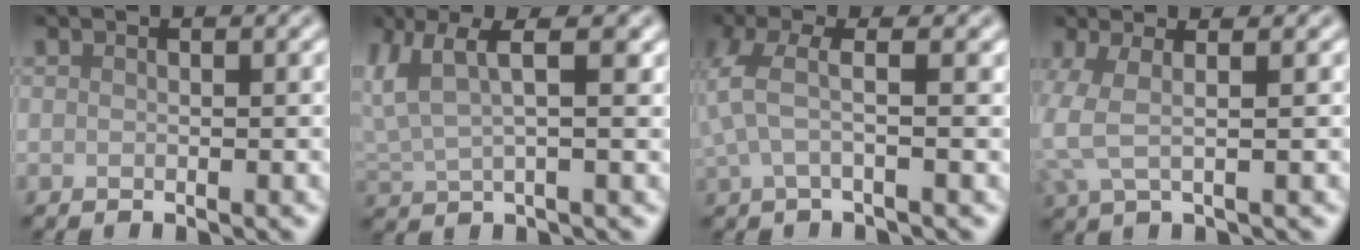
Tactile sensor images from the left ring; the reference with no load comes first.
{"total": 4.2, "force": [1.8, 1.2, 3.6], "torque": [-0.087, 0.003, 0.042]}
{"total": 2.6, "force": [0.1, 0.7, 2.6], "torque": [-0.061, 0.001, -0.001]}
{"total": 2.4, "force": [0.2, 0.6, 2.3], "torque": [-0.056, 0.001, 0.001]}